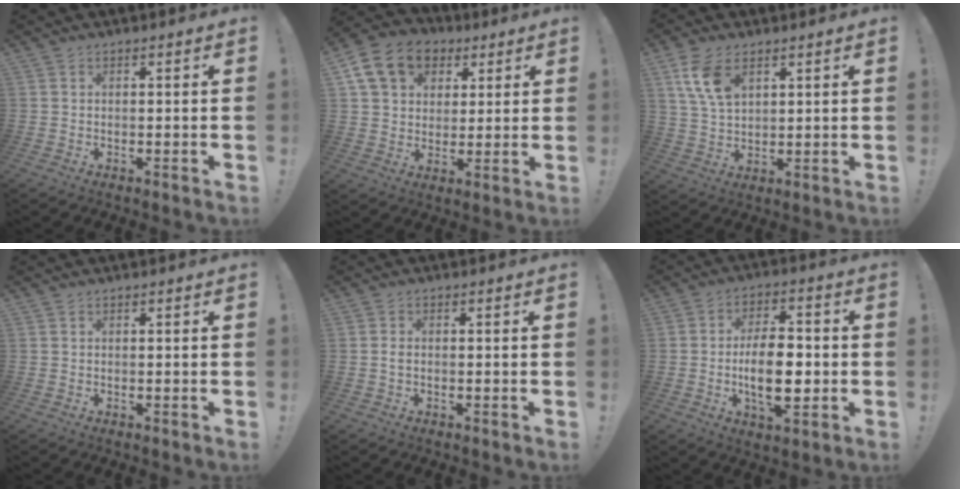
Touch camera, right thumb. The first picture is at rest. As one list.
[{"total": 15.2, "force": [6.5, 11.6, 7.4], "torque": [-0.102, -0.018, 0.126]}, {"total": 9.0, "force": [4.6, 4.9, 5.9], "torque": [-0.113, -0.013, 0.088]}, {"total": 0.0}, {"total": 1.0, "force": [-0.2, 0.5, 0.9], "torque": [-0.016, 0.005, -0.004]}, {"total": 14.0, "force": [-1.8, 7.0, 11.9], "torque": [-0.196, 0.000, -0.037]}]